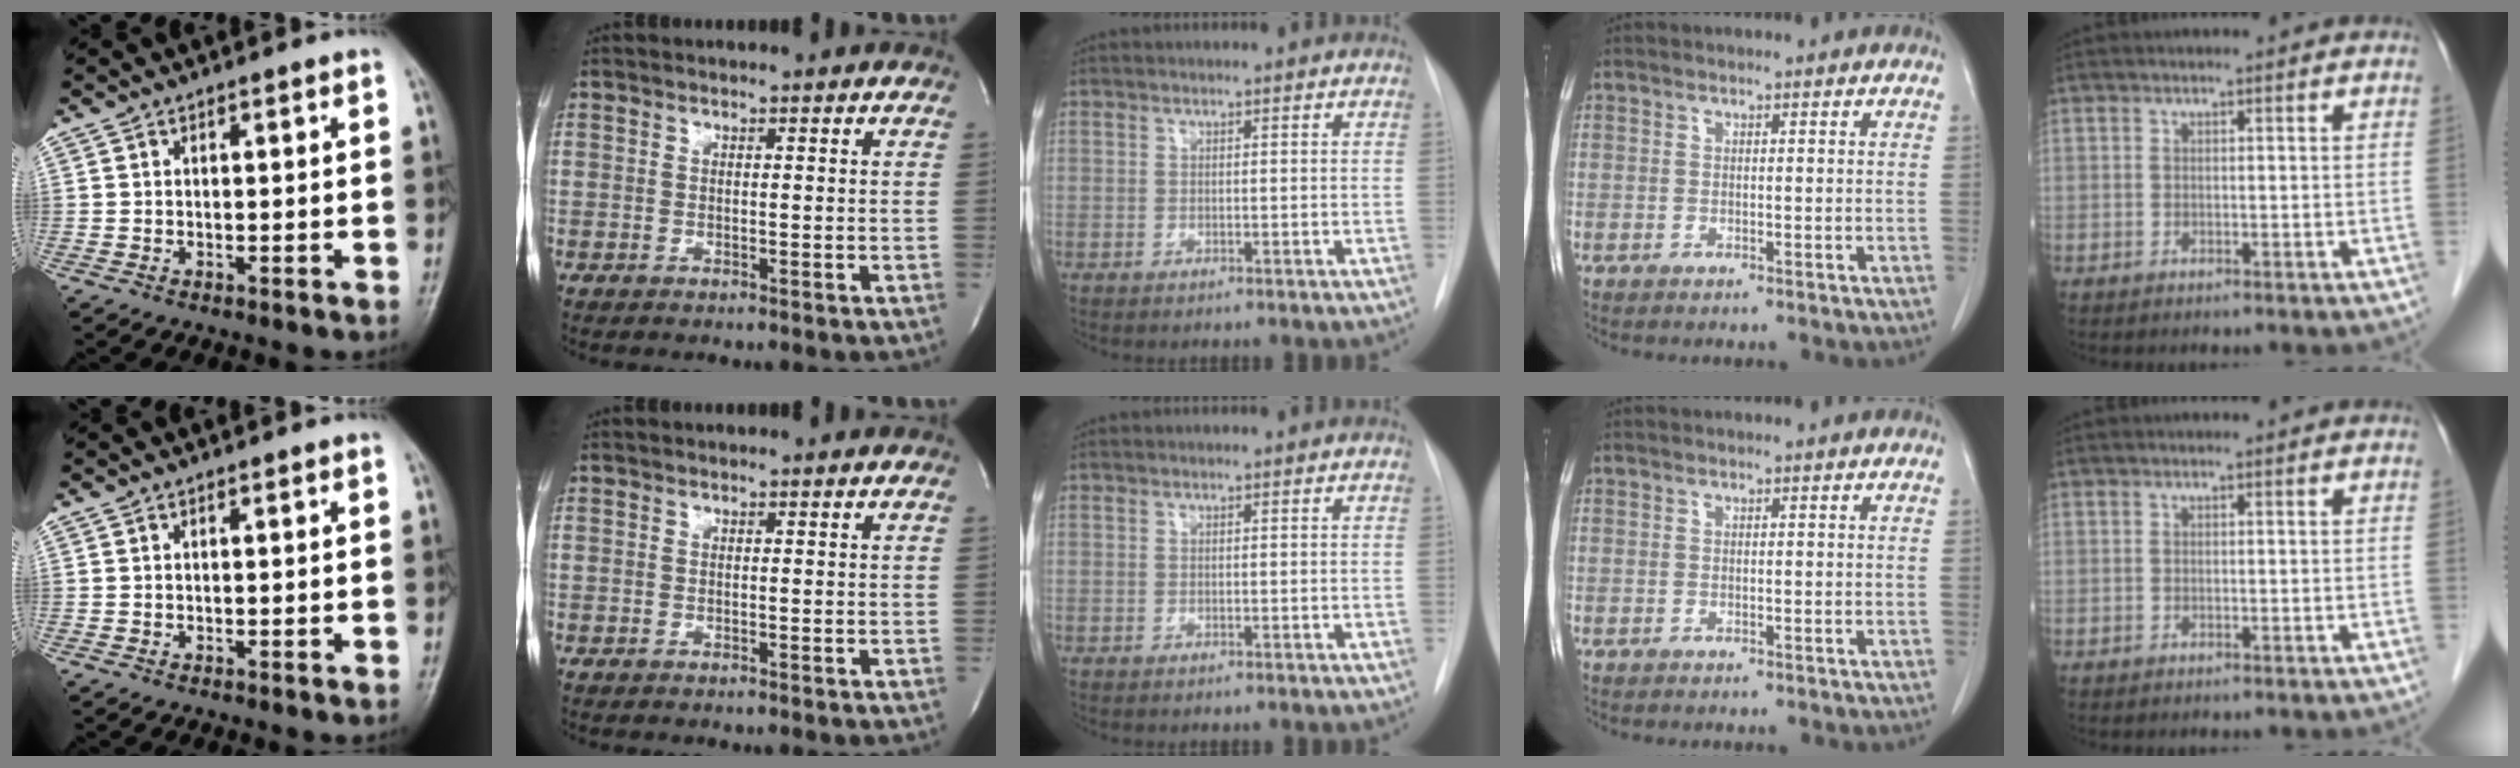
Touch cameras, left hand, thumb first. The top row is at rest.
{}